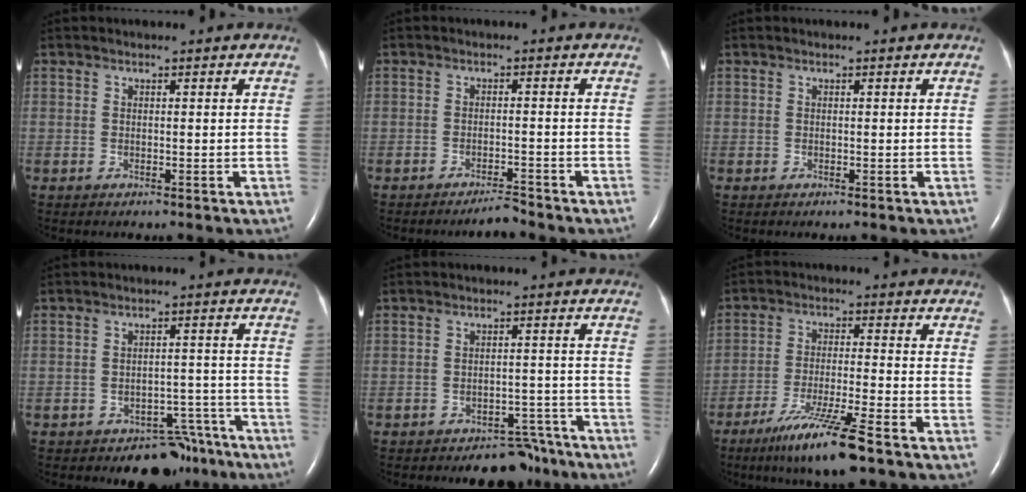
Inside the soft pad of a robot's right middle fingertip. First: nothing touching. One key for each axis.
{"total": 2.3, "fx": -2.3, "fy": -0.1, "fz": 0.6, "tx": -0.009, "ty": -0.007, "tz": -0.037}
{"total": 0.0}
{"total": 7.9, "fx": -6.6, "fy": 4.1, "fz": 1.3, "tx": 0.009, "ty": 0.036, "tz": -0.090}
{"total": 6.8, "fx": -6.0, "fy": 2.8, "fz": 1.5, "tx": 0.000, "ty": 0.020, "tz": -0.083}
{"total": 10.1, "fx": -6.8, "fy": -0.9, "fz": 7.4, "tx": -0.145, "ty": -0.035, "tz": -0.125}